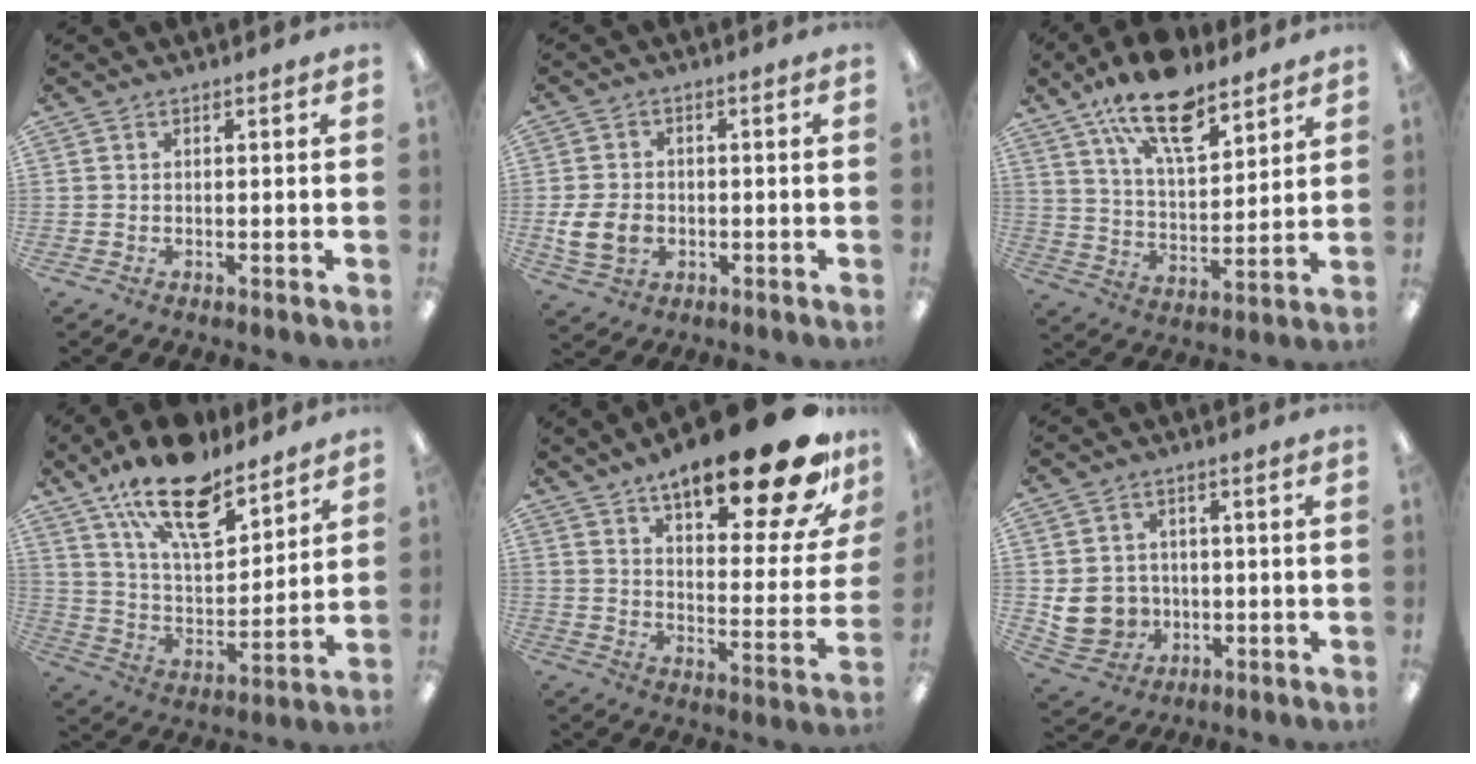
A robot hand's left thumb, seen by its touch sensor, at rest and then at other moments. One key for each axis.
{"total": 7.5, "fx": -1.7, "fy": 5.8, "fz": 4.4, "tx": -0.097, "ty": 0.002, "tz": -0.031}
{"total": 16.4, "fx": 11.4, "fy": 6.8, "fz": 9.5, "tx": -0.155, "ty": -0.058, "tz": 0.195}
{"total": 19.3, "fx": 13.8, "fy": 8.0, "fz": 10.9, "tx": -0.179, "ty": -0.082, "tz": 0.239}
{"total": 23.9, "fx": 16.4, "fy": 6.7, "fz": 16.1, "tx": -0.225, "ty": -0.112, "tz": 0.259}
{"total": 8.0, "fx": -1.0, "fy": 7.7, "fz": 2.0, "tx": -0.062, "ty": 0.007, "tz": -0.011}